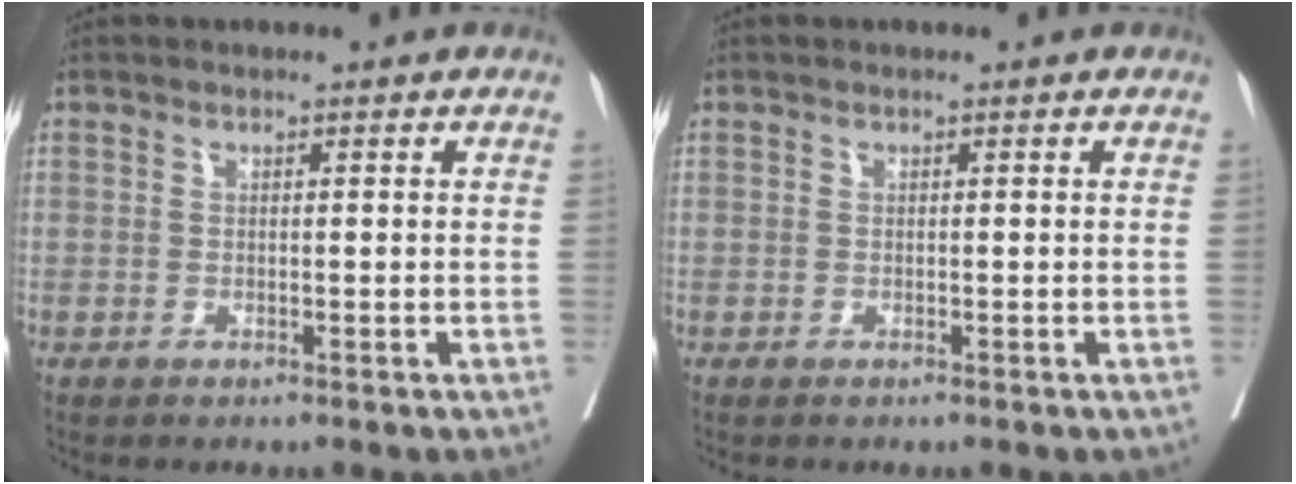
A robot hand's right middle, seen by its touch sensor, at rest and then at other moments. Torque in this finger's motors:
{"motor_torque": [0.87, -1.26, -0.79, -0.21]}